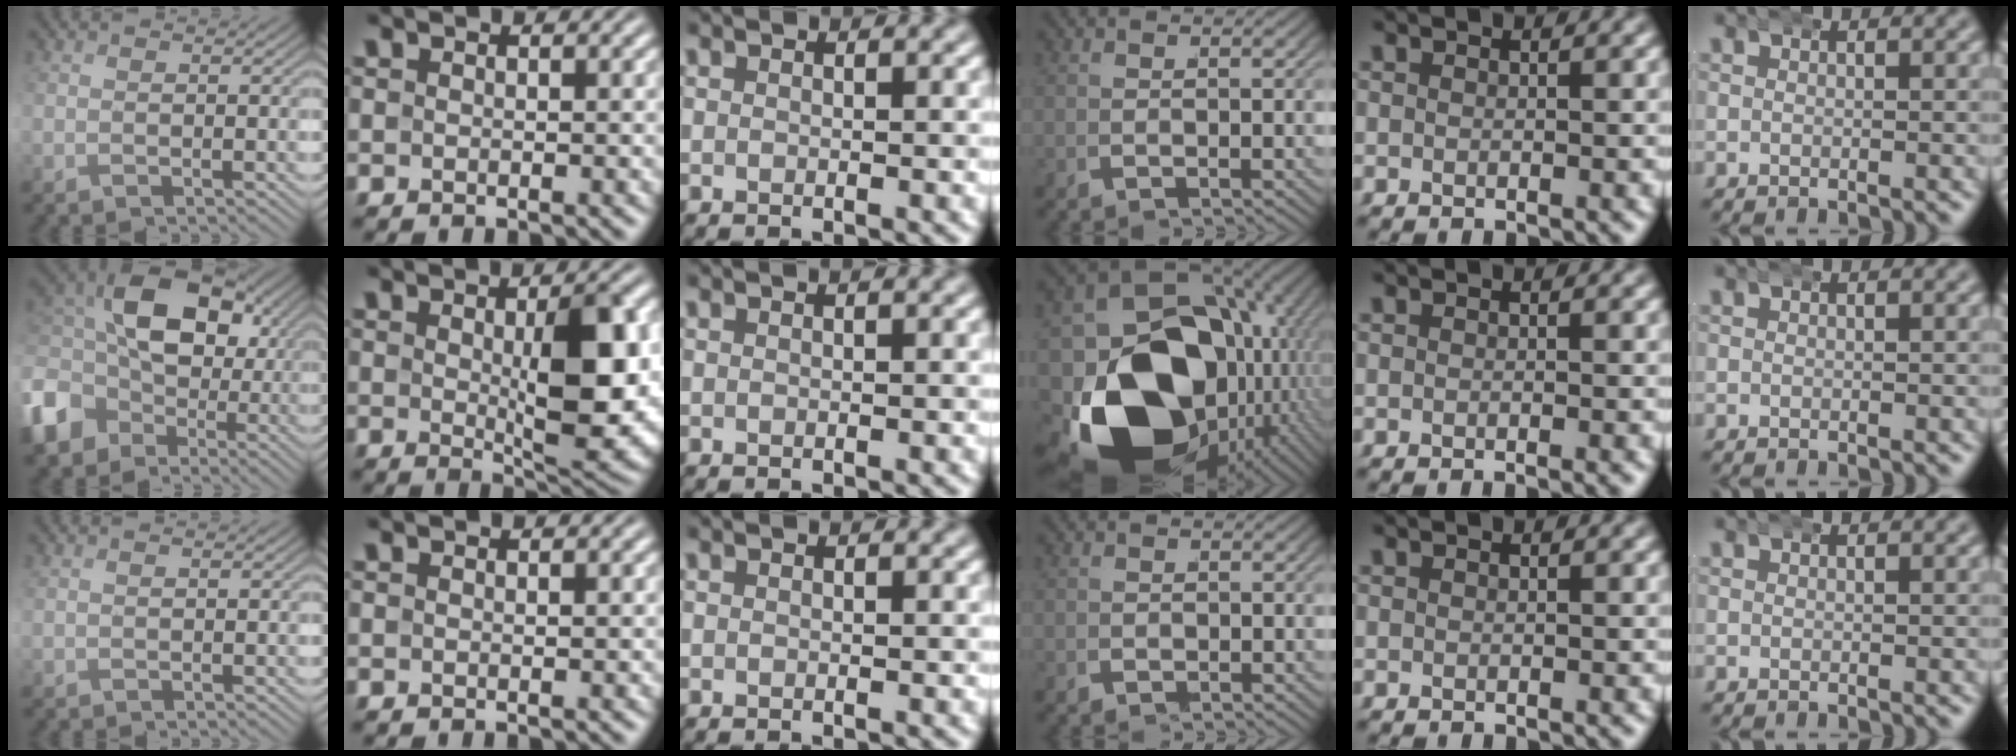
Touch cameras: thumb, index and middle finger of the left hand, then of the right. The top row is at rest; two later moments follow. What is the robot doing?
{"motion": "wrap", "object": "bandana"}